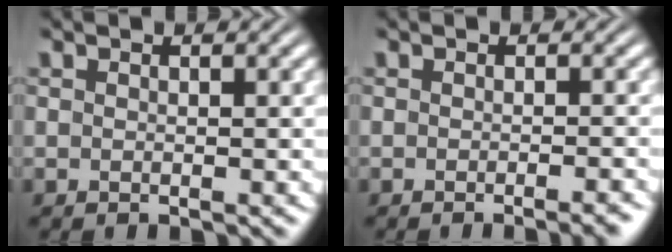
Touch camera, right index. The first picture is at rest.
{"total": 1.5, "force": [-1.3, 0.0, 0.8], "torque": [-0.010, 0.004, -0.024]}